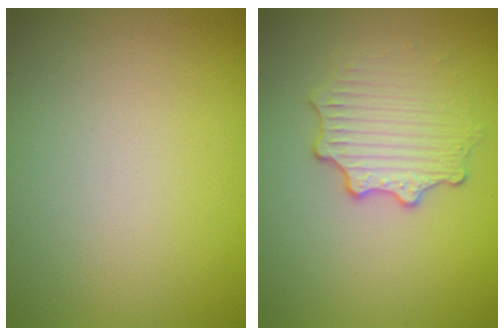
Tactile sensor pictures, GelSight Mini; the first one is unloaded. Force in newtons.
{"total": 3.0, "press": 2.6, "slide": 1.5}